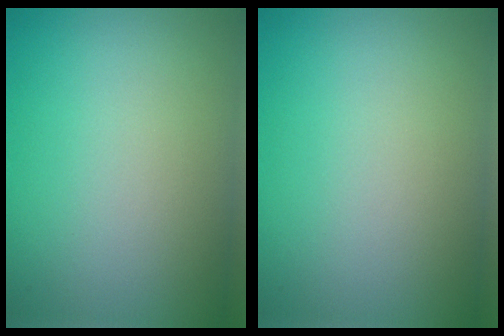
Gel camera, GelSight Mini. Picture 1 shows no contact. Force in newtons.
{"total": 0.0}